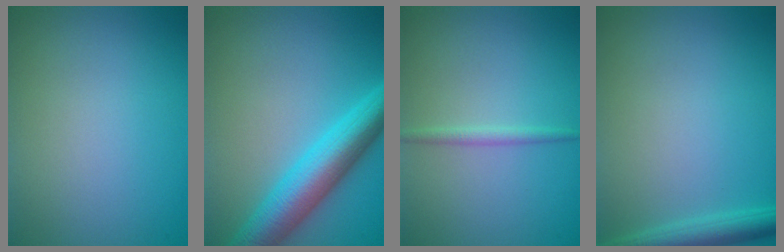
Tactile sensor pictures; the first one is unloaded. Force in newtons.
{"total": 7.2, "press": 7.2, "slide": 0.2}
{"total": 1.1, "press": 1.1, "slide": 0.1}
{"total": 3.0, "press": 3.0, "slide": 0.2}